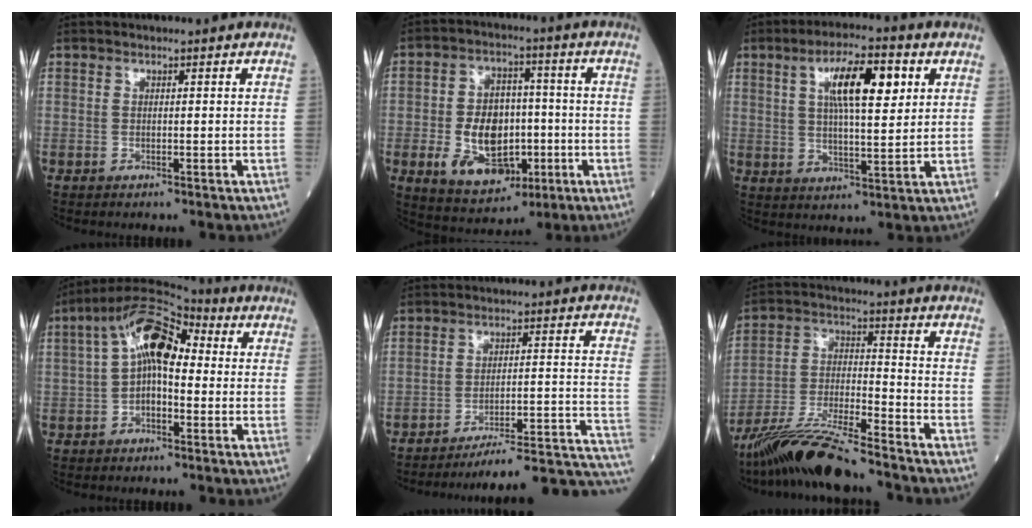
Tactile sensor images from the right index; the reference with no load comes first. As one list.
[{"total": 12.5, "force": [-2.9, 7.9, 9.2], "torque": [-0.176, 0.005, -0.036]}, {"total": 10.8, "force": [3.7, 2.6, 9.9], "torque": [-0.168, 0.015, 0.062]}, {"total": 11.4, "force": [2.2, 5.3, 9.8], "torque": [-0.189, 0.053, 0.029]}, {"total": 20.4, "force": [-19.2, -0.6, 6.8], "torque": [-0.020, 0.016, -0.254]}, {"total": 12.9, "force": [-10.8, 0.9, 7.0], "torque": [-0.130, -0.015, -0.199]}]